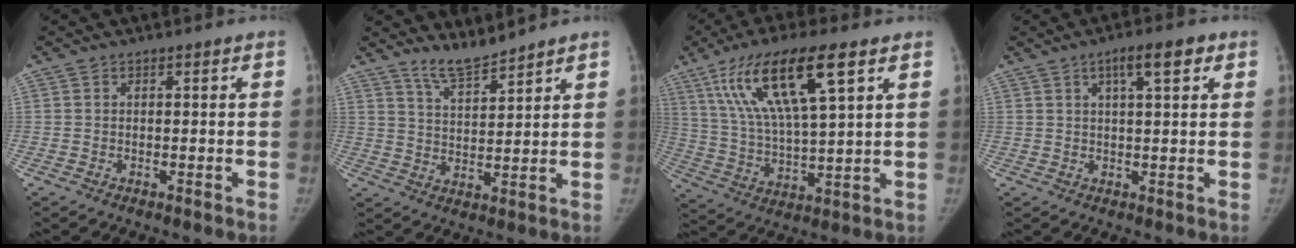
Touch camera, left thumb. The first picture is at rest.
{"total": 5.5, "force": [5.2, 0.2, 1.6], "torque": [-0.027, -0.044, 0.106]}
{"total": 18.1, "force": [8.8, 4.3, 15.2], "torque": [-0.292, -0.018, 0.166]}
{"total": 6.0, "force": [2.9, 1.7, 5.0], "torque": [-0.072, 0.000, 0.043]}